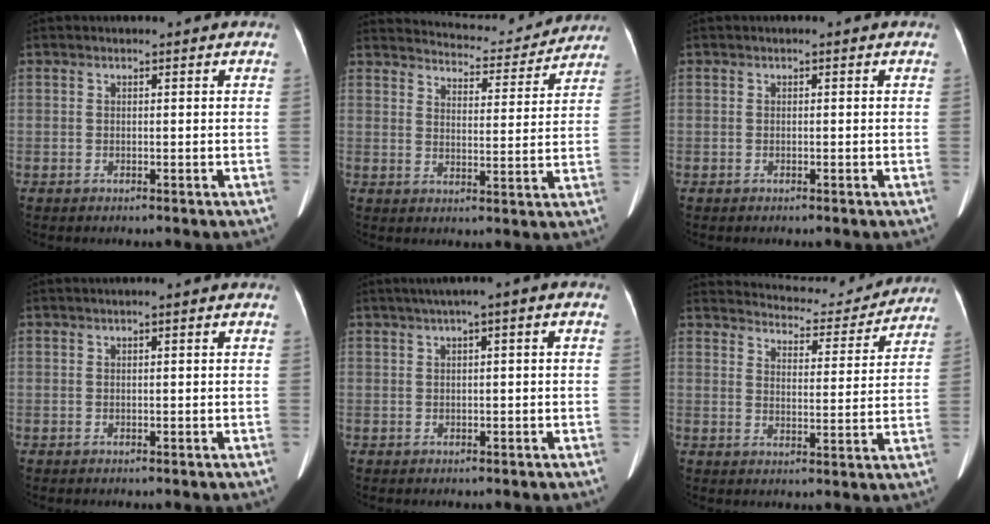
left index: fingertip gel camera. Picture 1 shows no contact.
{"total": 13.2, "force": [12.8, 2.4, 2.2], "torque": [-0.021, -0.001, 0.157]}
{"total": 0.0}
{"total": 0.9, "force": [0.1, 0.0, 0.9], "torque": [-0.012, -0.001, -0.001]}
{"total": 4.4, "force": [1.4, 0.6, 4.2], "torque": [-0.057, 0.021, 0.014]}
{"total": 13.3, "force": [12.8, 2.7, 2.1], "torque": [-0.020, 0.001, 0.159]}